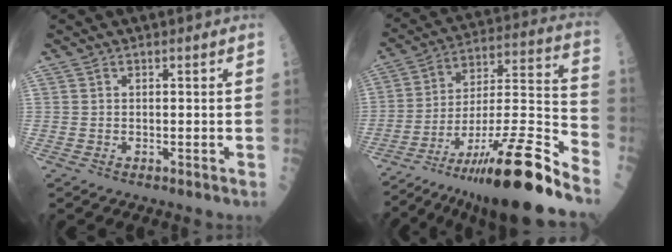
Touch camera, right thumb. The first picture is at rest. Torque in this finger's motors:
{"motor_torque": [3.33, 1.36, 1.56, -1.22, 0.46]}